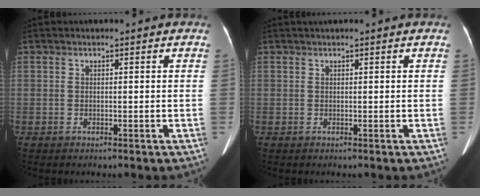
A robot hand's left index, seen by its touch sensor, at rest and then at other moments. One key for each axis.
{"total": 1.9, "fx": 1.5, "fy": 0.0, "fz": 1.1, "tx": -0.011, "ty": 0.030, "tz": 0.025}